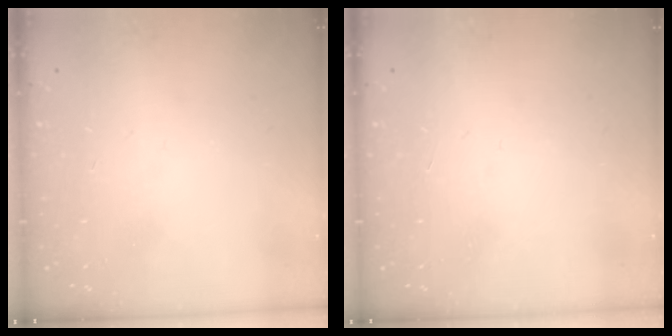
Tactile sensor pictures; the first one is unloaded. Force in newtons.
{"total": 1.5, "press": 1.5, "slide": 0.1}